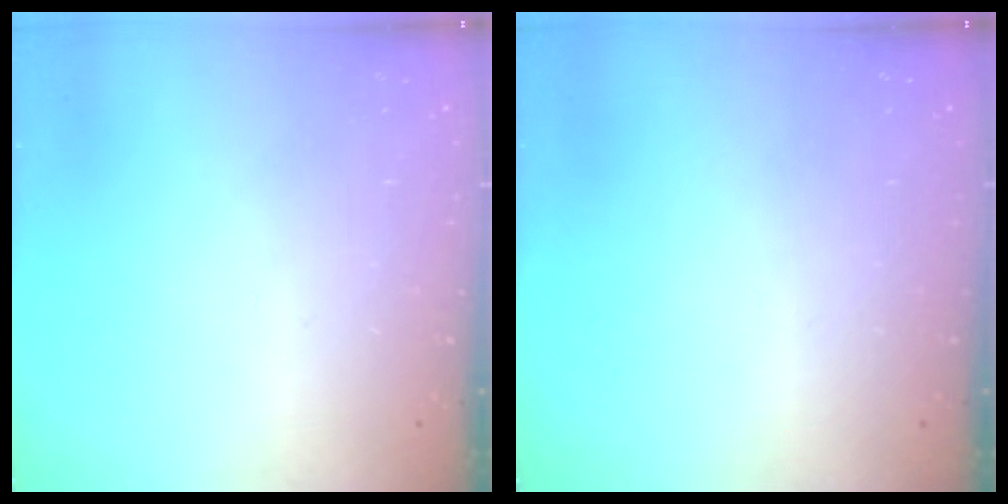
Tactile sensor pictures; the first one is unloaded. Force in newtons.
{"total": 0.0}